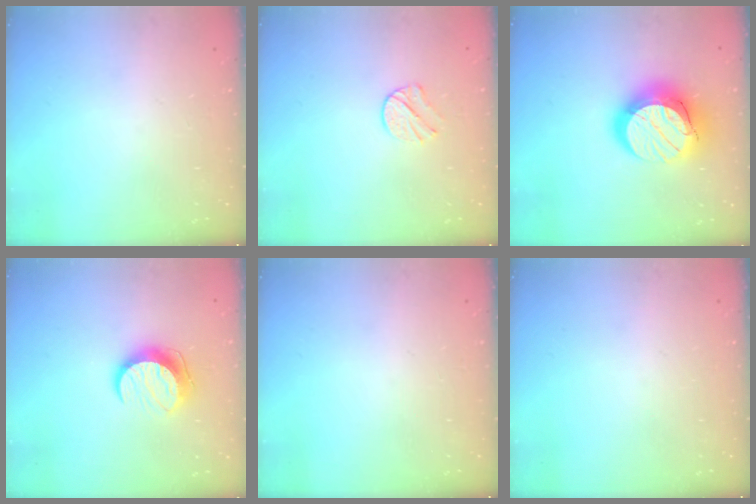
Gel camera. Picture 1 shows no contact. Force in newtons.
{"total": 5.9, "press": 5.9, "slide": 0.8}
{"total": 17.7, "press": 17.7, "slide": 1.6}
{"total": 10.5, "press": 10.4, "slide": 0.8}
{"total": 0.0}
{"total": 0.0}